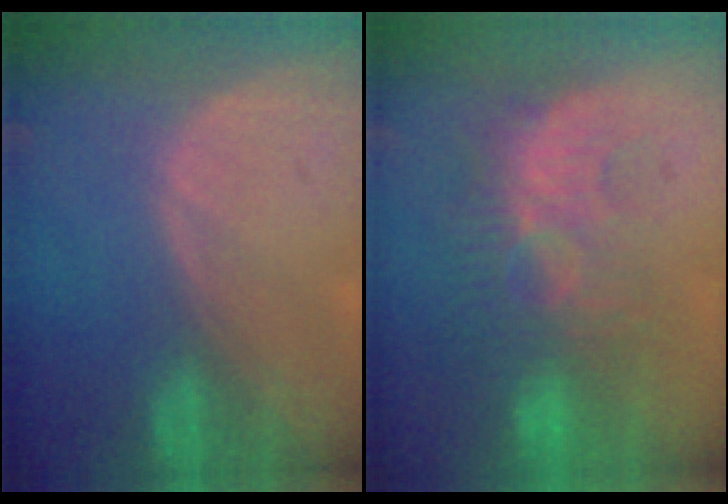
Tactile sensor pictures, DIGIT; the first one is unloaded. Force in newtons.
{"total": 9.0, "press": 8.6, "slide": 2.6}